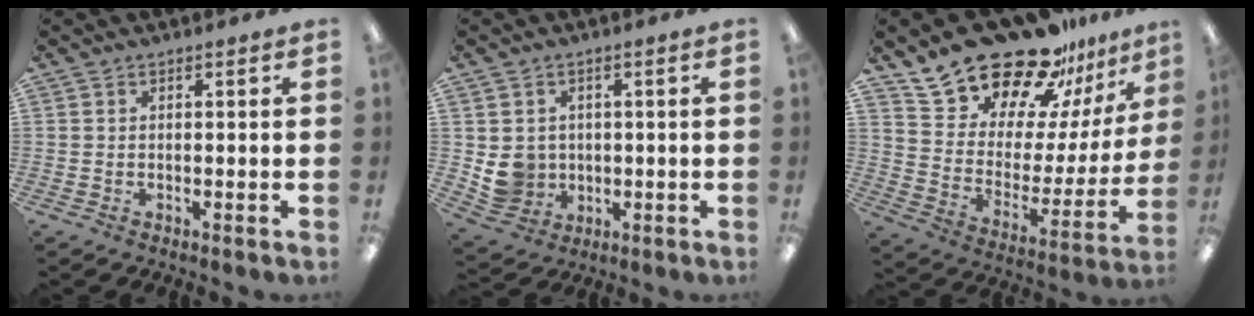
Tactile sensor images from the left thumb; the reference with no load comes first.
{"total": 6.8, "force": [0.6, 6.5, 1.9], "torque": [-0.048, 0.004, 0.020]}
{"total": 23.9, "force": [20.3, 10.0, 7.7], "torque": [-0.129, -0.148, 0.371]}